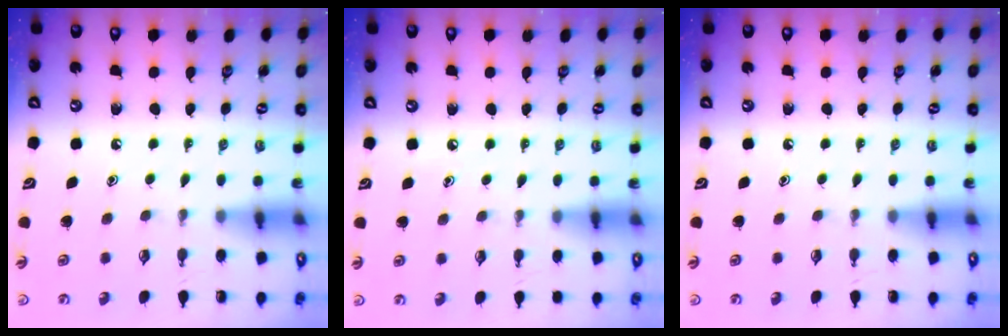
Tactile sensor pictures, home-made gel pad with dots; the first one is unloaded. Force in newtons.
{"total": 2.5, "press": 2.5, "slide": 0.4}
{"total": 0.0}